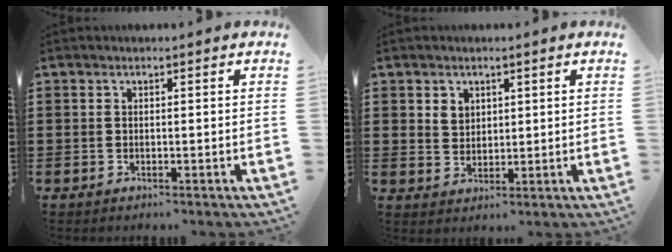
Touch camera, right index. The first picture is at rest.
{"total": 2.4, "force": [1.5, 1.8, 0.4], "torque": [-0.014, 0.007, 0.028]}